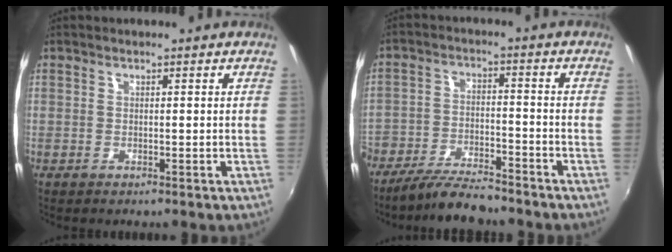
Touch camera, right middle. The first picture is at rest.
{"total": 9.9, "force": [-8.5, 2.4, 4.5], "torque": [-0.106, -0.010, -0.151]}